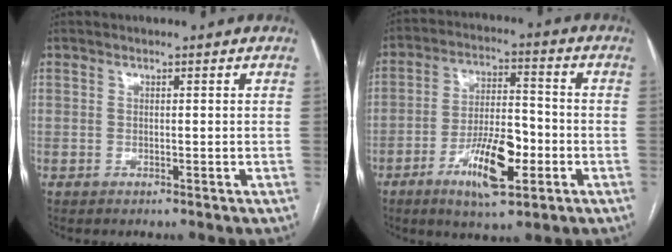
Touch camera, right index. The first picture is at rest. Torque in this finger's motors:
{"motor_torque": [1.72, -0.25, 0.31, 0.14]}